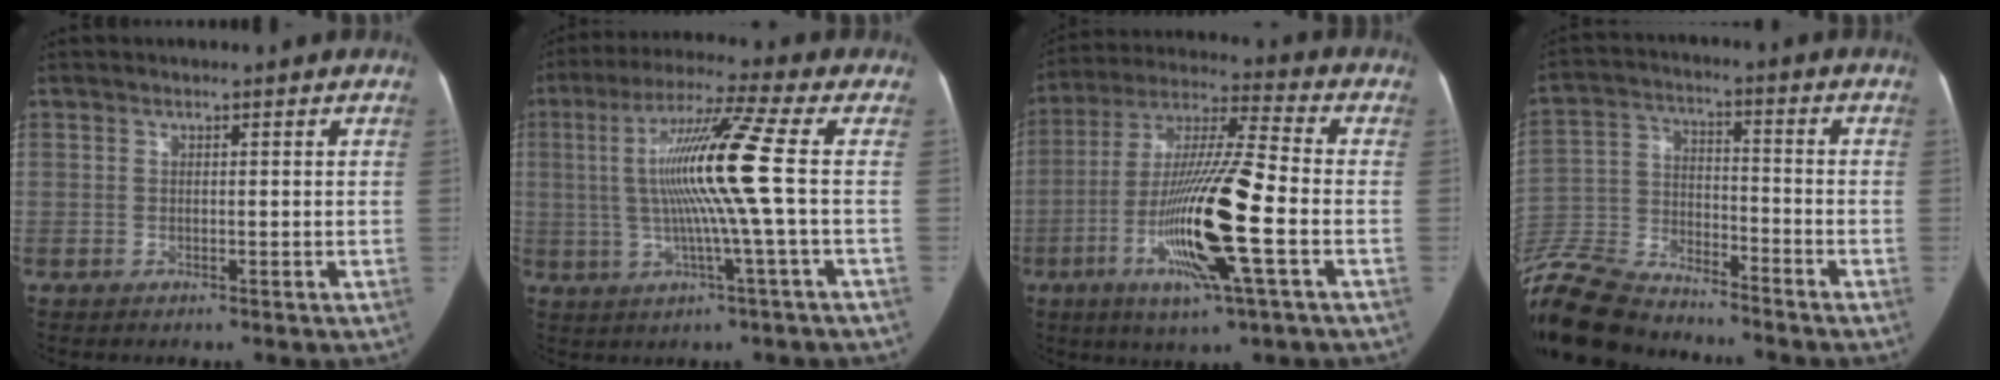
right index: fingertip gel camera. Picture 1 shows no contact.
{"total": 12.4, "force": [0.2, -1.9, 12.3], "torque": [-0.233, 0.006, 0.000]}
{"total": 17.6, "force": [-4.9, 0.7, 16.9], "torque": [-0.329, -0.010, -0.089]}
{"total": 14.2, "force": [-13.4, 3.1, 3.6], "torque": [-0.071, 0.012, -0.241]}